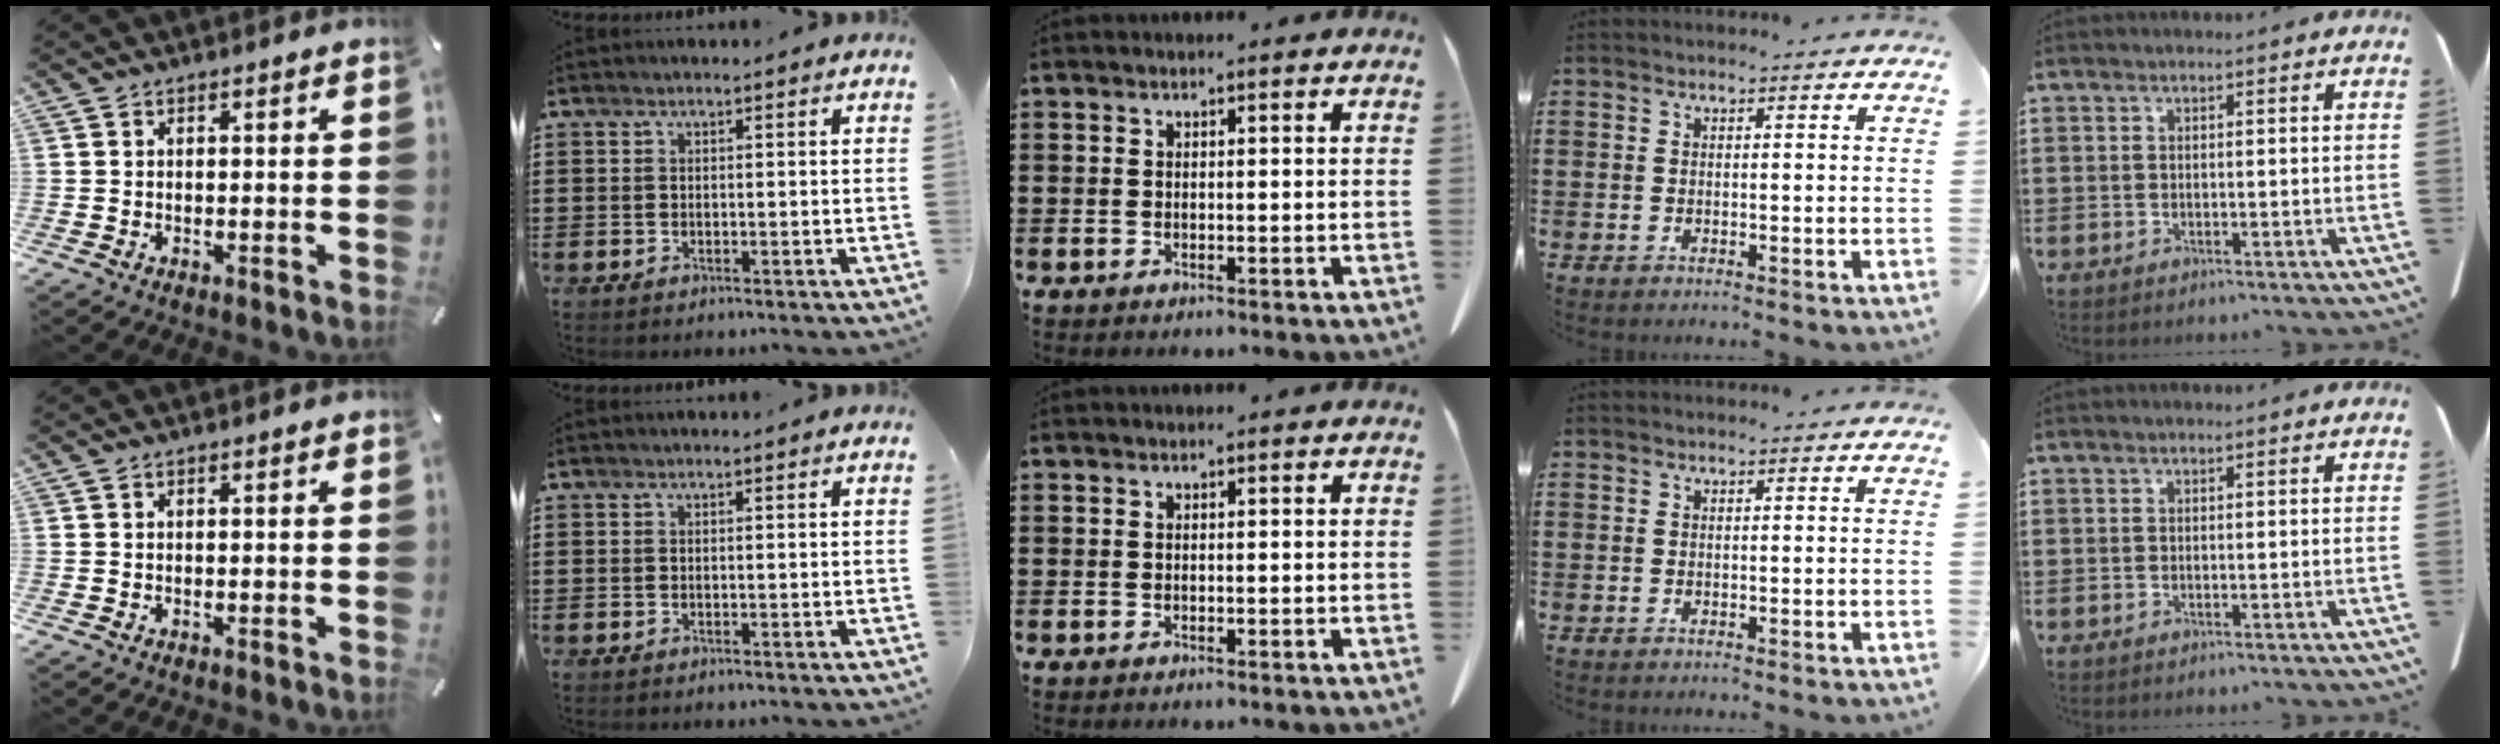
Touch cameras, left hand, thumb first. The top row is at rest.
{}